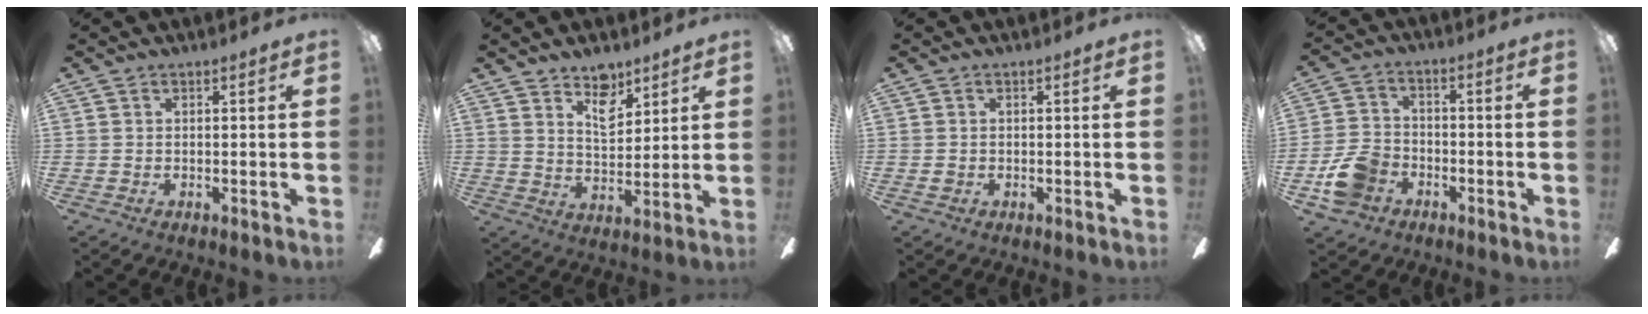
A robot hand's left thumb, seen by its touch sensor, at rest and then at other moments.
{"total": 7.8, "force": [5.6, 3.9, 3.6], "torque": [-0.048, -0.027, 0.099]}
{"total": 0.8, "force": [-0.2, 0.7, 0.2], "torque": [-0.004, 0.005, -0.006]}
{"total": 9.4, "force": [-4.5, 7.0, 4.2], "torque": [-0.100, 0.034, -0.084]}